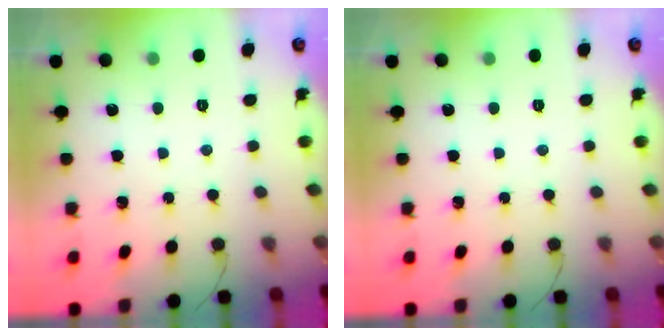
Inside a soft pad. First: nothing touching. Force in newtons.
{"total": 0.0}